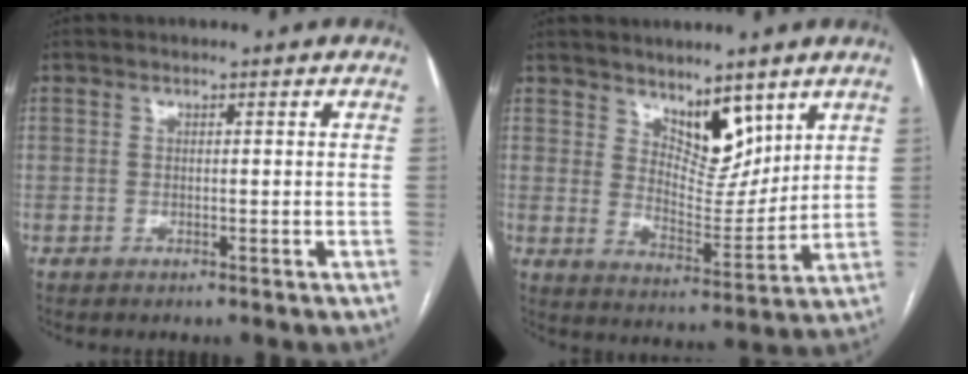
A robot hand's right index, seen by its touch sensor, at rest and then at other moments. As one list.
[{"total": 7.9, "force": [5.3, 3.5, 4.7], "torque": [-0.072, -0.009, 0.097]}]